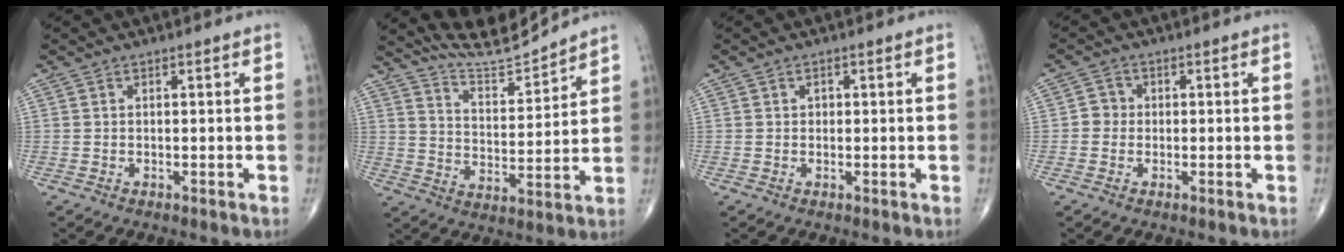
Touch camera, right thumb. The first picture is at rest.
{"total": 9.5, "force": [9.4, 0.3, 1.4], "torque": [-0.016, -0.065, 0.175]}
{"total": 0.8, "force": [0.1, 0.7, 0.4], "torque": [0.000, 0.002, 0.001]}
{"total": 2.5, "force": [-0.3, 2.3, 0.7], "torque": [0.004, 0.008, -0.011]}